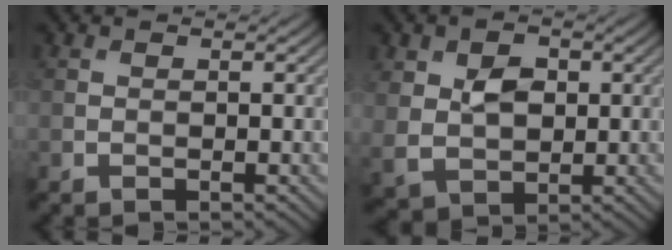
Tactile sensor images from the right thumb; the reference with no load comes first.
{"total": 5.2, "force": [1.1, 3.8, 3.5], "torque": [-0.074, -0.005, 0.022]}